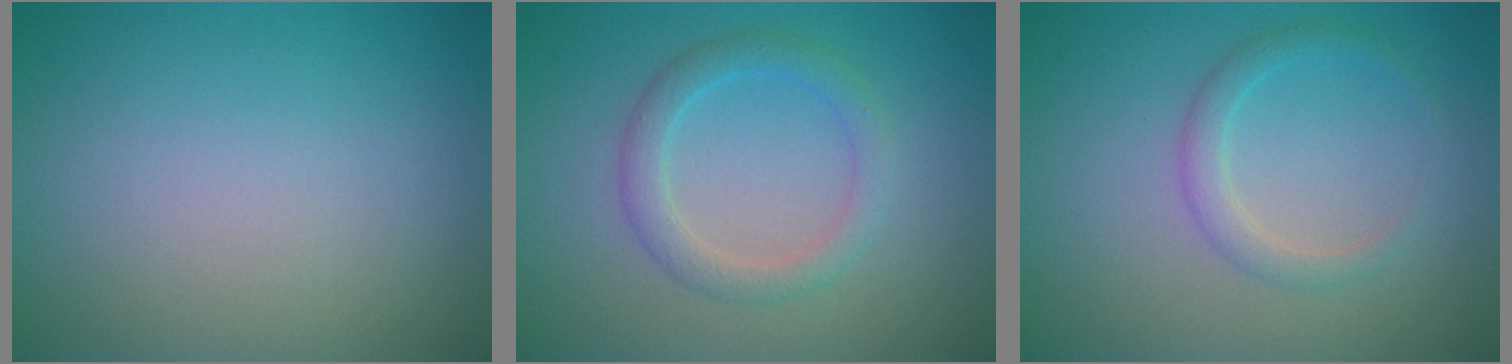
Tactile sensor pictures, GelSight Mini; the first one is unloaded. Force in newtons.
{"total": 2.7, "press": 2.6, "slide": 0.1}
{"total": 1.8, "press": 1.8, "slide": 0.1}